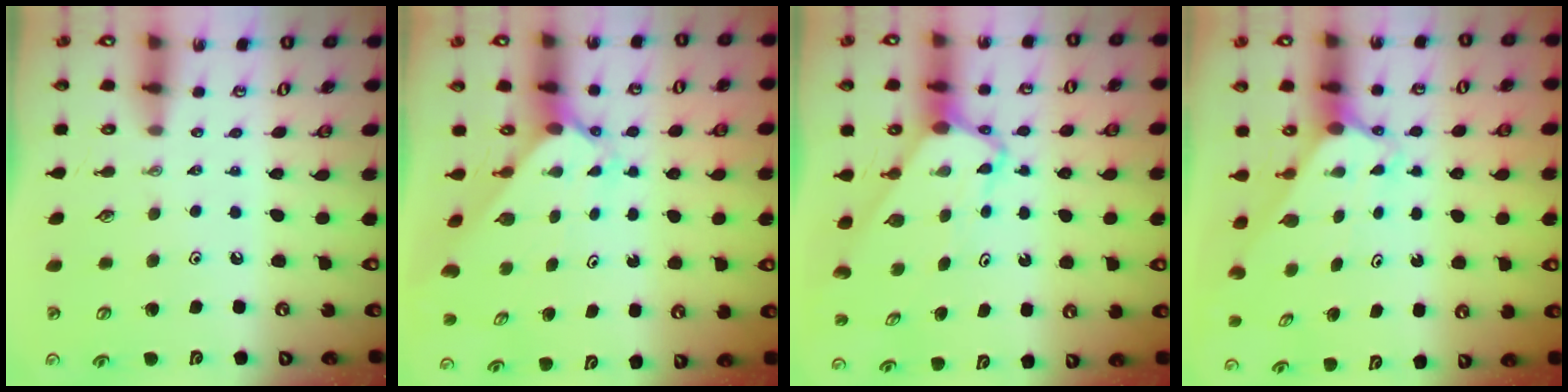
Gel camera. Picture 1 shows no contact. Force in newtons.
{"total": 2.5, "press": 2.5, "slide": 0.2}
{"total": 5.6, "press": 5.5, "slide": 0.7}
{"total": 2.7, "press": 2.7, "slide": 0.2}